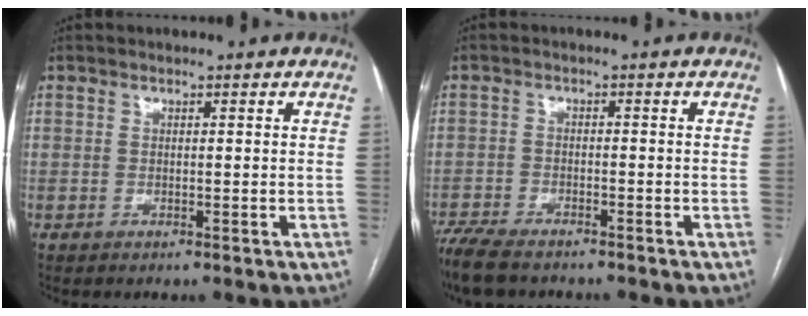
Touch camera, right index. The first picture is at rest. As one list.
[{"total": 8.2, "force": [-6.9, 2.2, 3.8], "torque": [-0.069, -0.018, -0.119]}]